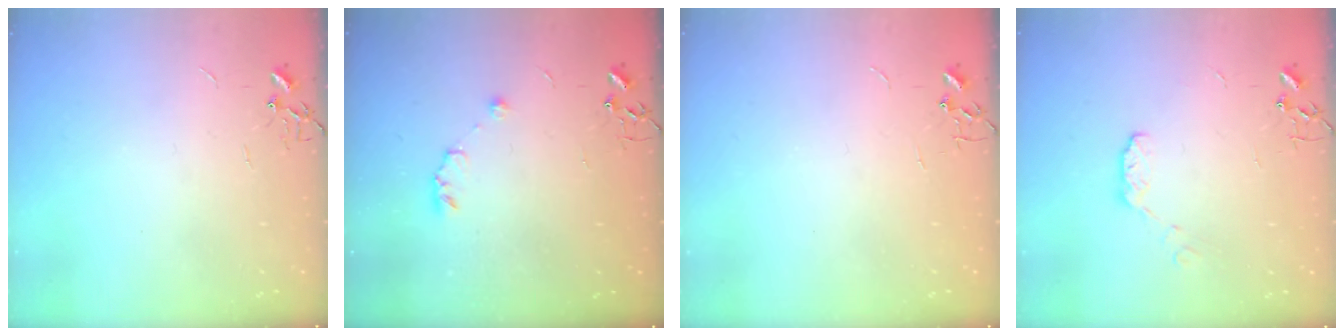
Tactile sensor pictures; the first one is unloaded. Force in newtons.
{"total": 6.0, "press": 6.0, "slide": 0.6}
{"total": 0.0}
{"total": 5.8, "press": 5.8, "slide": 0.1}